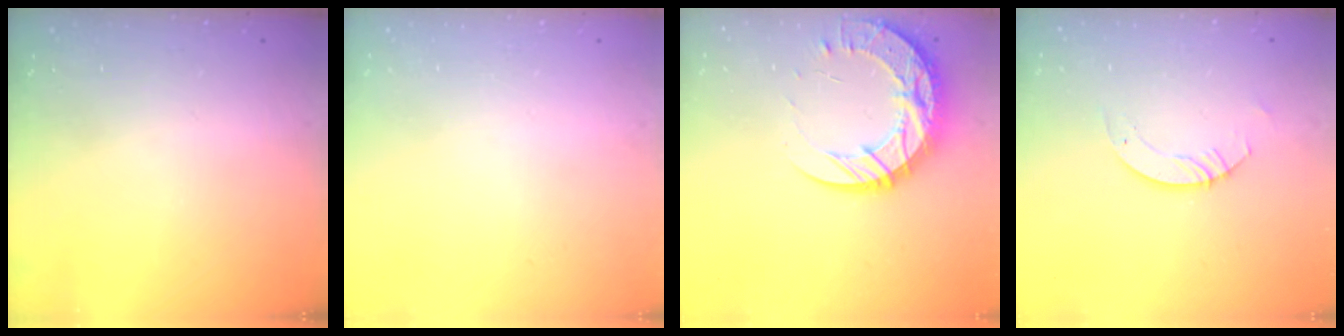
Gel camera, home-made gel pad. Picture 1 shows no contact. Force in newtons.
{"total": 0.0}
{"total": 18.6, "press": 18.5, "slide": 1.6}
{"total": 3.7, "press": 3.7, "slide": 0.3}